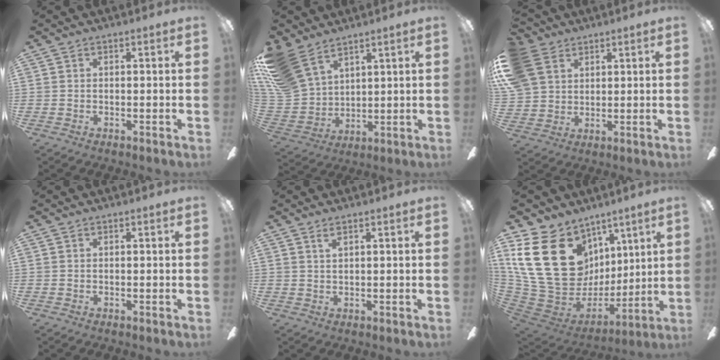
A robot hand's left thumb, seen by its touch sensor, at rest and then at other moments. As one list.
[{"total": 16.1, "force": [10.7, 9.1, 7.9], "torque": [-0.196, -0.042, 0.209]}, {"total": 10.9, "force": [5.3, 8.3, 4.7], "torque": [-0.115, 0.001, 0.109]}, {"total": 0.0}, {"total": 1.8, "force": [1.2, 0.3, 1.2], "torque": [-0.029, 0.001, 0.021]}, {"total": 28.4, "force": [8.6, 21.0, 17.1], "torque": [-0.358, -0.041, 0.187]}]